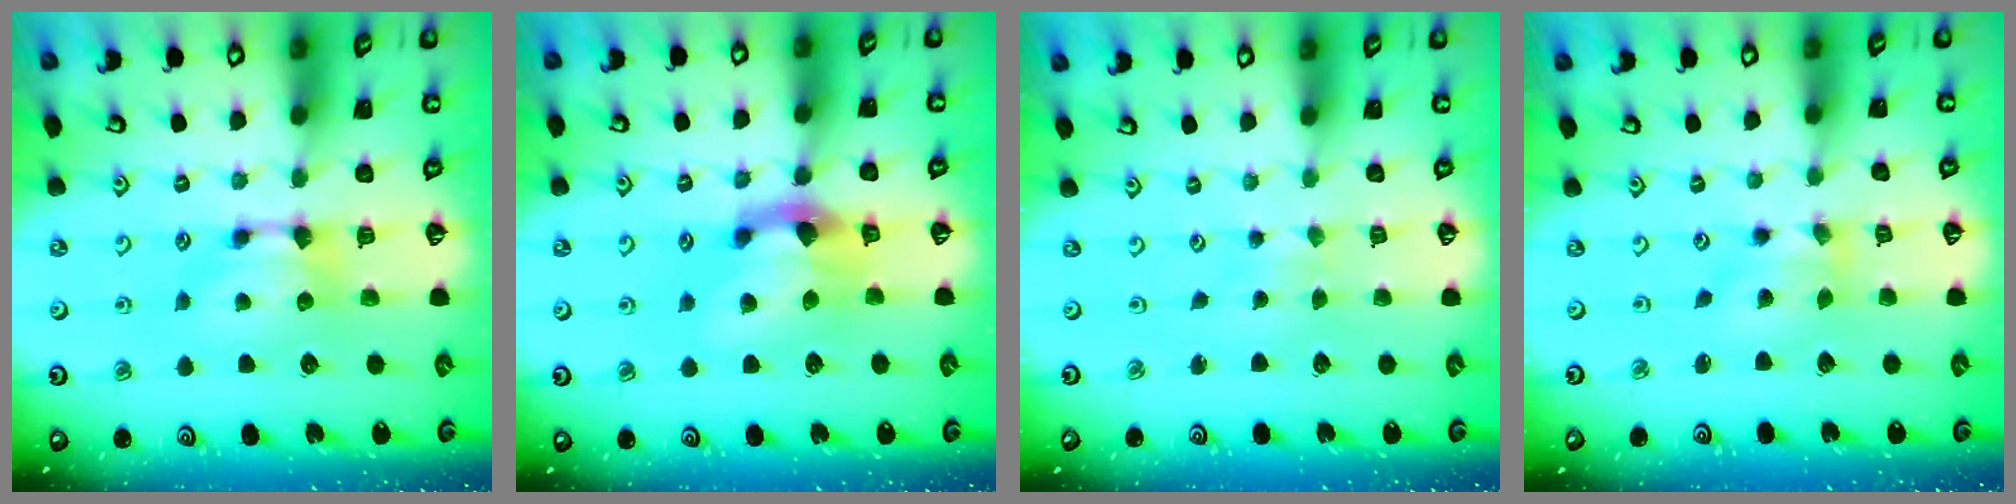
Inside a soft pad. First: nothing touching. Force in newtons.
{"total": 3.8, "press": 3.2, "slide": 2.0}
{"total": 3.9, "press": 3.9, "slide": 0.1}
{"total": 1.6, "press": 1.0, "slide": 1.3}